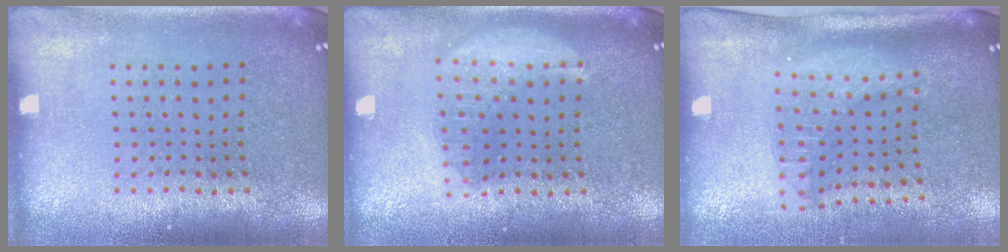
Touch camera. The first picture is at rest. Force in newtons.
{"total": 1.9, "press": 1.9, "slide": 0.2}
{"total": 2.0, "press": 1.6, "slide": 1.3}